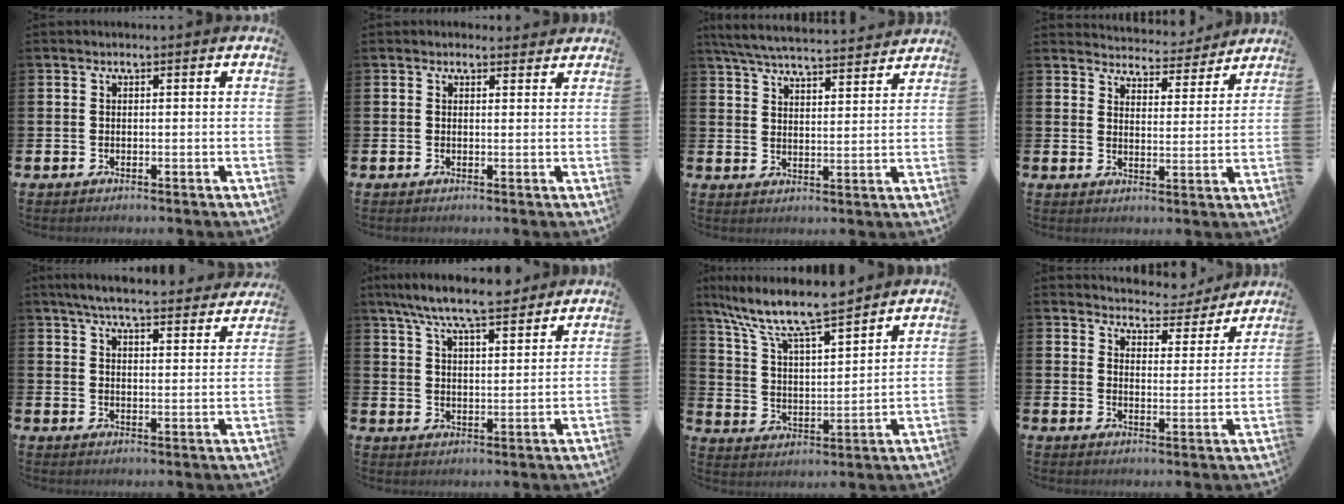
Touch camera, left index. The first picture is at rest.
{"total": 1.2, "force": [1.1, 0.5, 0.1], "torque": [0.012, -0.001, 0.017]}
{"total": 6.1, "force": [5.9, 0.5, 1.4], "torque": [-0.052, -0.039, 0.106]}
{"total": 4.9, "force": [4.8, 0.8, -0.1], "torque": [-0.001, -0.043, 0.079]}
{"total": 5.8, "force": [5.6, 0.5, 1.6], "torque": [-0.040, -0.038, 0.096]}
{"total": 8.3, "force": [7.7, 1.3, 3.0], "torque": [-0.073, -0.033, 0.139]}
{"total": 9.6, "force": [8.8, 1.2, 3.8], "torque": [-0.109, -0.056, 0.151]}
{"total": 5.3, "force": [5.1, 1.2, -0.1], "torque": [-0.004, -0.042, 0.086]}